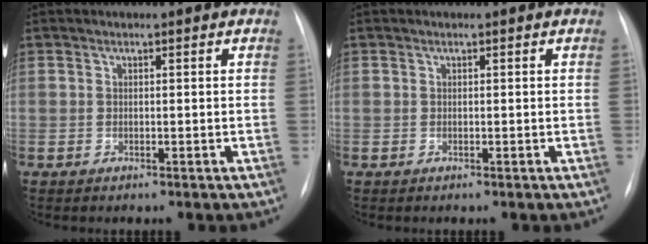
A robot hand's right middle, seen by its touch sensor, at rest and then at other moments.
{"total": 0.0}